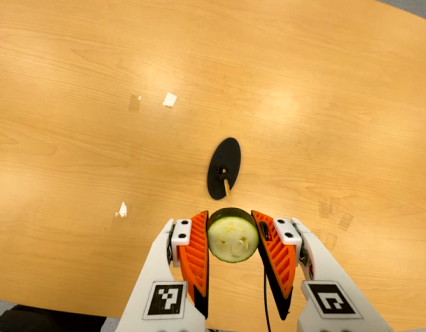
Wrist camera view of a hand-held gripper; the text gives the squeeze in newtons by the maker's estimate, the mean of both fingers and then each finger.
{"total": 9.9, "left": 9.0, "right": 10.9}